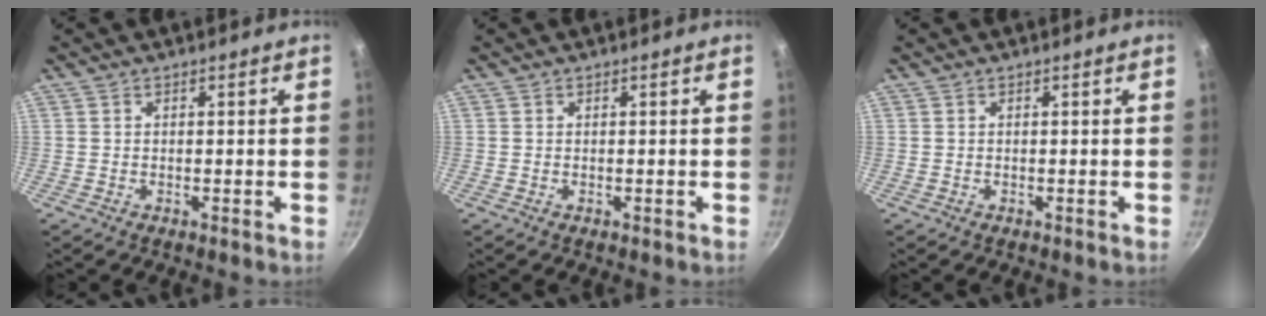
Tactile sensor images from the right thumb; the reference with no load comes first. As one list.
[{"total": 0.0}, {"total": 0.0}]